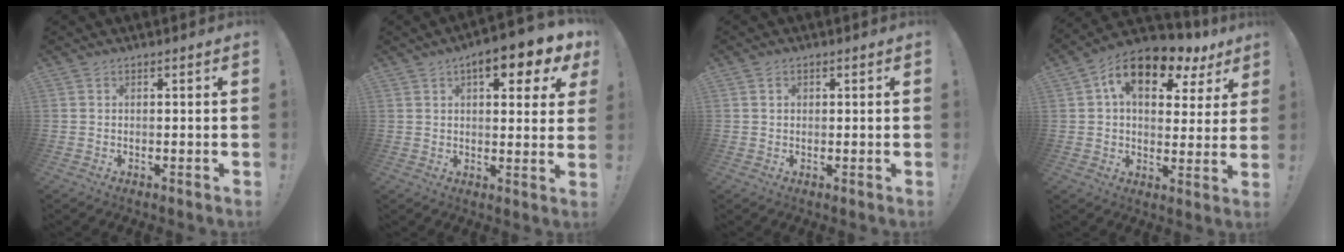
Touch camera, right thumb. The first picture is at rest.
{"total": 9.7, "force": [4.9, 3.4, 7.6], "torque": [-0.094, -0.021, 0.078]}
{"total": 1.3, "force": [0.4, 1.1, 0.7], "torque": [-0.008, 0.002, 0.007]}
{"total": 14.0, "force": [7.0, 7.8, 9.3], "torque": [-0.148, -0.030, 0.122]}